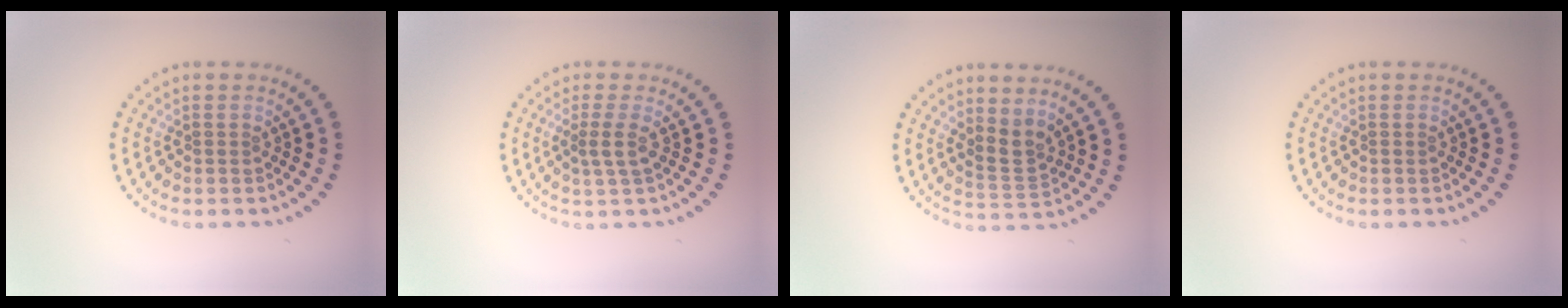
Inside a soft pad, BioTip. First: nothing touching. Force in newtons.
{"total": 1.8, "press": 1.2, "slide": 1.3}
{"total": 2.3, "press": 1.5, "slide": 1.7}
{"total": 0.0}